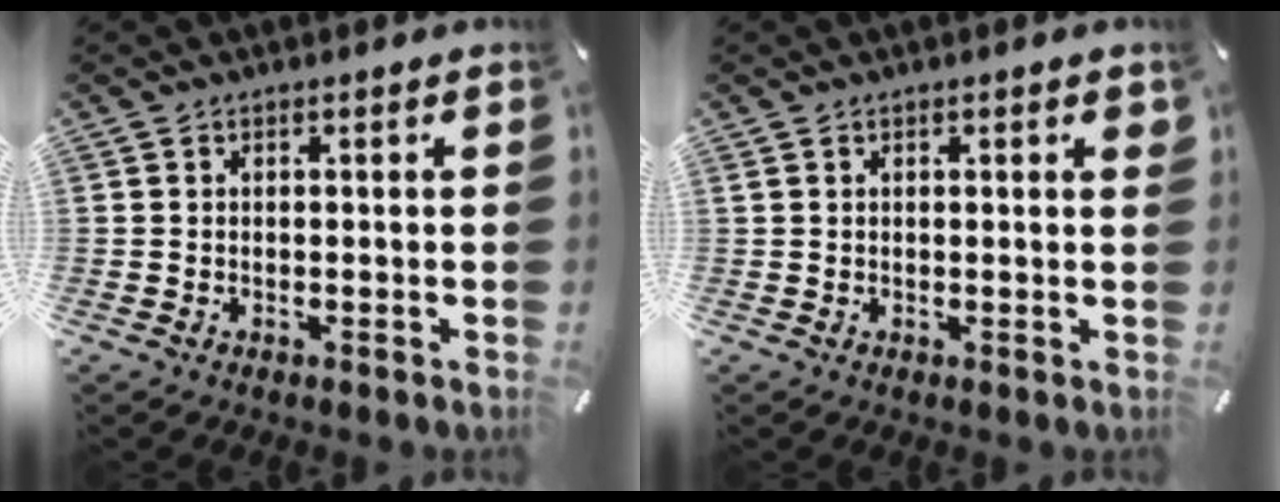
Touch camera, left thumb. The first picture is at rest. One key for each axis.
{"total": 1.2, "fx": 0.5, "fy": 0.2, "fz": 1.0, "tx": -0.021, "ty": 0.002, "tz": 0.008}